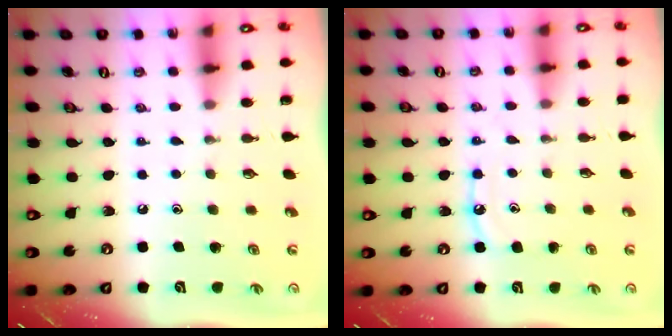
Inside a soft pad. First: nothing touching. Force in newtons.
{"total": 7.6, "press": 7.6, "slide": 0.6}